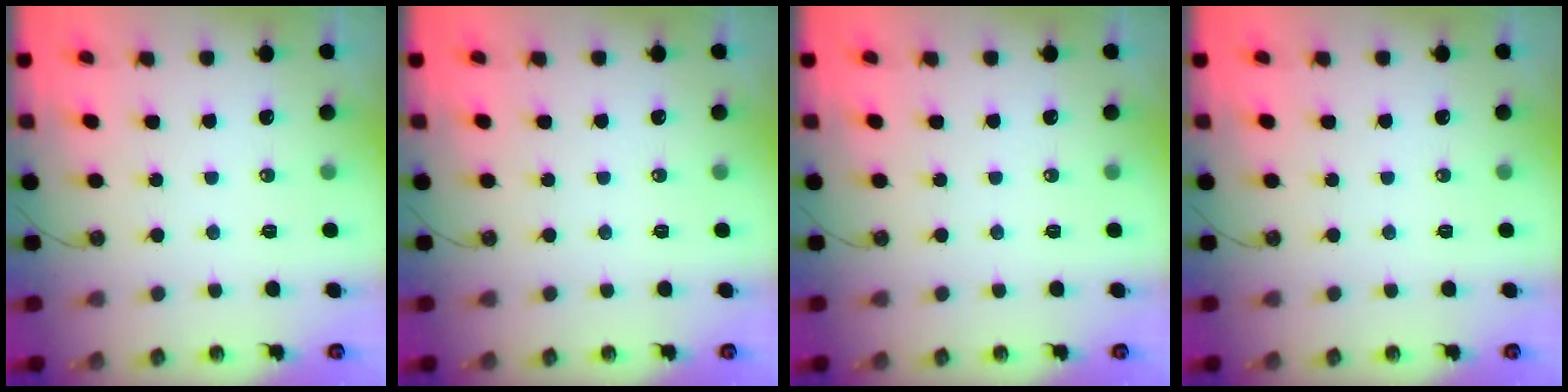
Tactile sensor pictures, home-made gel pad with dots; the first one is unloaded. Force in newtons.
{"total": 0.0}
{"total": 0.0}
{"total": 0.0}